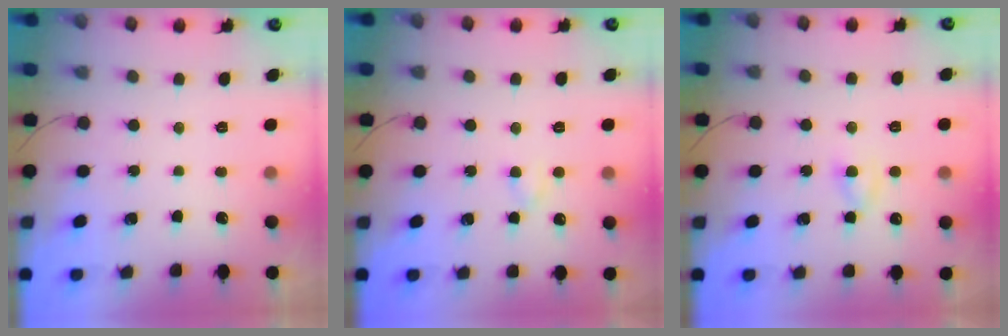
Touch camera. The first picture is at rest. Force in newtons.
{"total": 2.6, "press": 2.4, "slide": 1.0}
{"total": 2.4, "press": 2.2, "slide": 1.0}